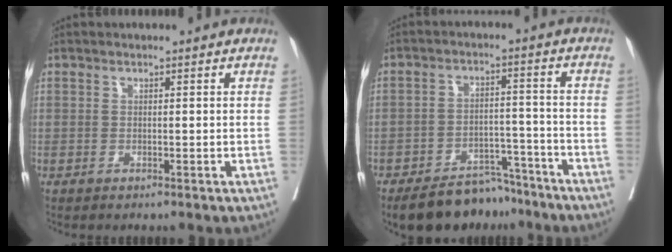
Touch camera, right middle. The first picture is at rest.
{"total": 10.2, "force": [-9.0, 3.8, 2.9], "torque": [-0.026, 0.014, -0.142]}